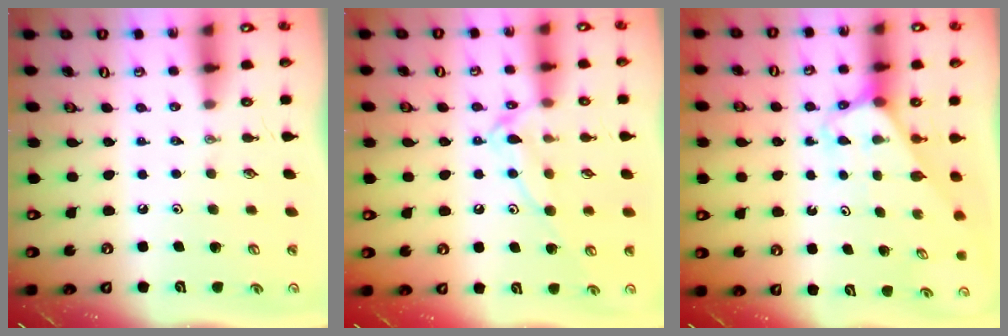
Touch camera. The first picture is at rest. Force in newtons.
{"total": 11.5, "press": 11.5, "slide": 0.7}
{"total": 3.1, "press": 3.1, "slide": 0.2}